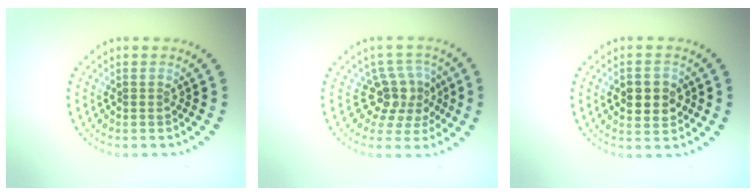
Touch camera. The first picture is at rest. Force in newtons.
{"total": 3.8, "press": 2.8, "slide": 2.5}
{"total": 3.4, "press": 3.4, "slide": 0.0}